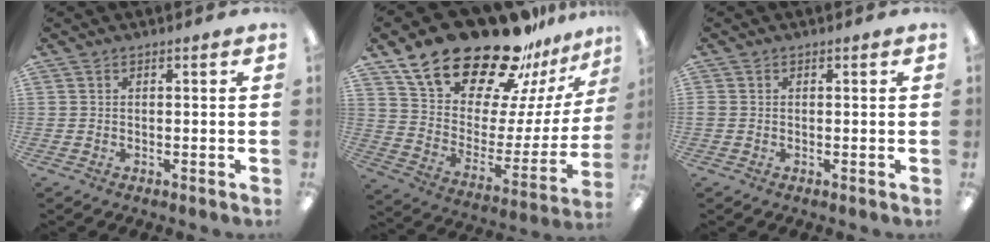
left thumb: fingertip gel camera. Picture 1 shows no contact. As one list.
[{"total": 26.8, "force": [21.2, 11.2, 12.1], "torque": [-0.196, -0.152, 0.382]}, {"total": 0.6, "force": [-0.1, 0.6, 0.2], "torque": [-0.002, 0.004, -0.004]}]